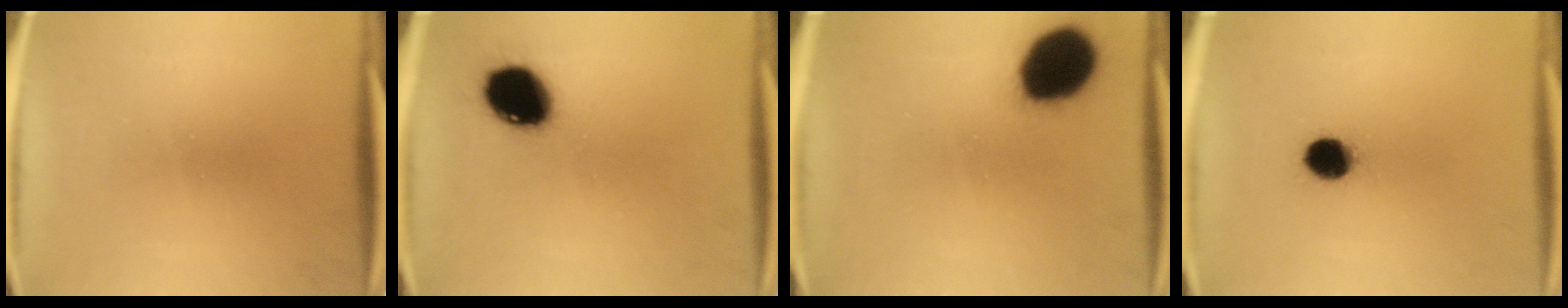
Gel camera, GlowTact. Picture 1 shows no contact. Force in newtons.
{"total": 13.5}
{"total": 17.7}
{"total": 7.1}